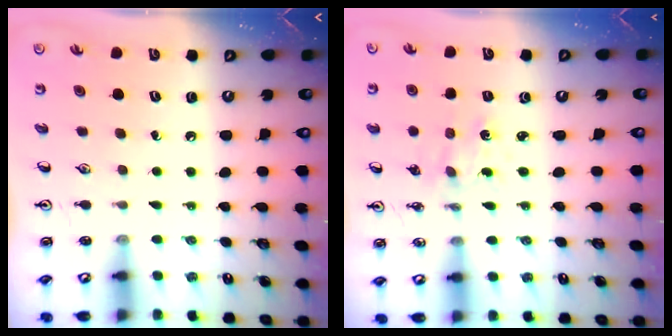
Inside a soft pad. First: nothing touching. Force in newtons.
{"total": 1.0, "press": 1.0, "slide": 0.2}